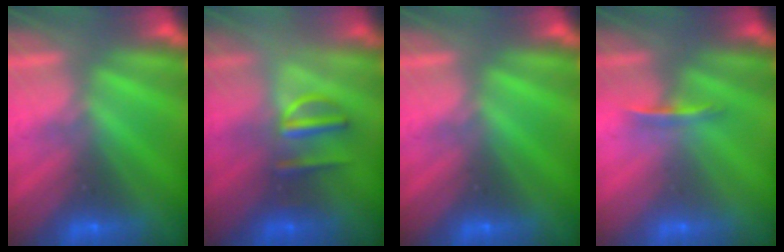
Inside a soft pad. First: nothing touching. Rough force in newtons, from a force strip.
{"total": 2.9}
{"total": 0.0}
{"total": 1.2}